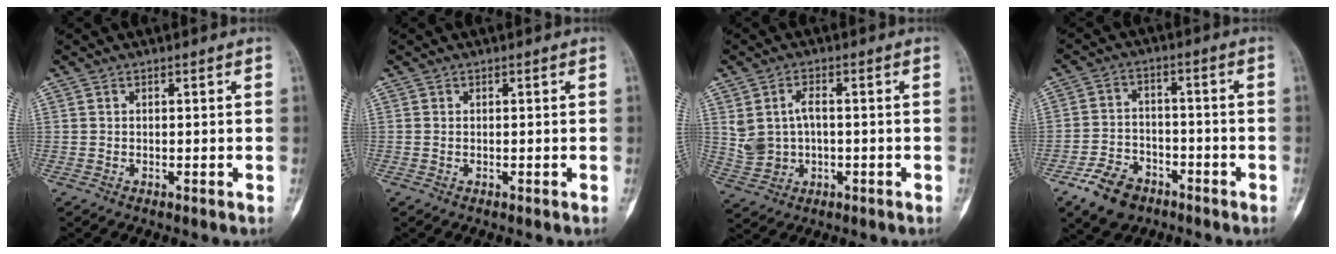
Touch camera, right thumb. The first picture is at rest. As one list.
[{"total": 0.0}, {"total": 6.4, "force": [0.6, 4.2, 4.9], "torque": [-0.092, 0.011, 0.023]}, {"total": 9.1, "force": [-5.6, 6.0, 4.0], "torque": [-0.052, 0.033, -0.098]}]